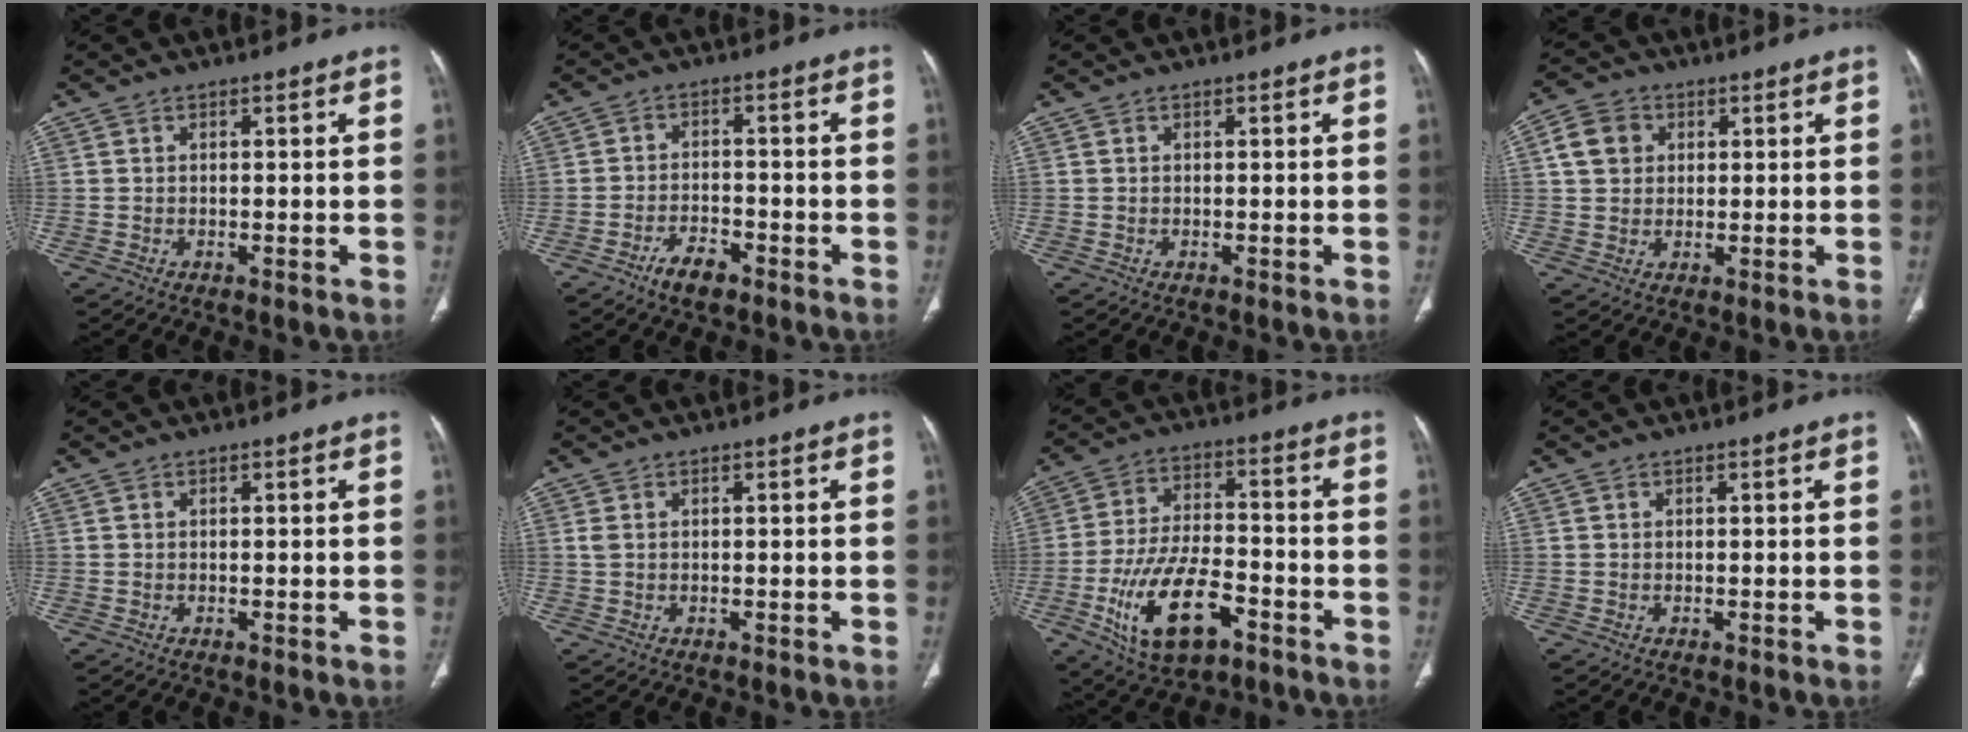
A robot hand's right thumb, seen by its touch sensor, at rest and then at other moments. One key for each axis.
{"total": 5.0, "fx": -3.4, "fy": 2.2, "fz": 2.9, "tx": -0.050, "ty": 0.022, "tz": -0.059}
{"total": 0.0}
{"total": 6.2, "fx": 1.7, "fy": 5.2, "fz": 2.9, "tx": -0.035, "ty": 0.003, "tz": 0.030}
{"total": 0.0}
{"total": 0.9, "fx": 0.2, "fy": 0.6, "fz": 0.7, "tx": -0.021, "ty": 0.005, "tz": 0.007}
{"total": 16.6, "fx": -7.3, "fy": 7.9, "fz": 12.7, "tx": -0.228, "ty": 0.028, "tz": -0.122}
{"total": 0.0}